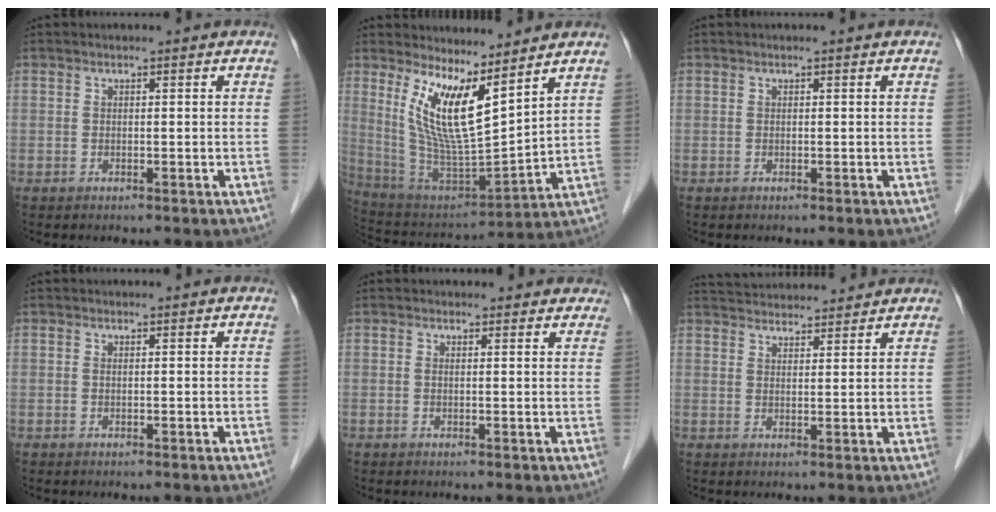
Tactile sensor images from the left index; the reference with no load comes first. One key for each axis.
{"total": 11.9, "fx": 6.9, "fy": 1.8, "fz": 9.5, "tx": -0.200, "ty": -0.019, "tz": 0.147}
{"total": 0.0}
{"total": 0.0}
{"total": 3.5, "fx": 3.2, "fy": 1.5, "fz": 0.5, "tx": 0.000, "ty": 0.006, "tz": 0.019}
{"total": 11.0, "fx": 10.6, "fy": 1.5, "fz": 2.7, "tx": -0.045, "ty": 0.032, "tz": 0.154}